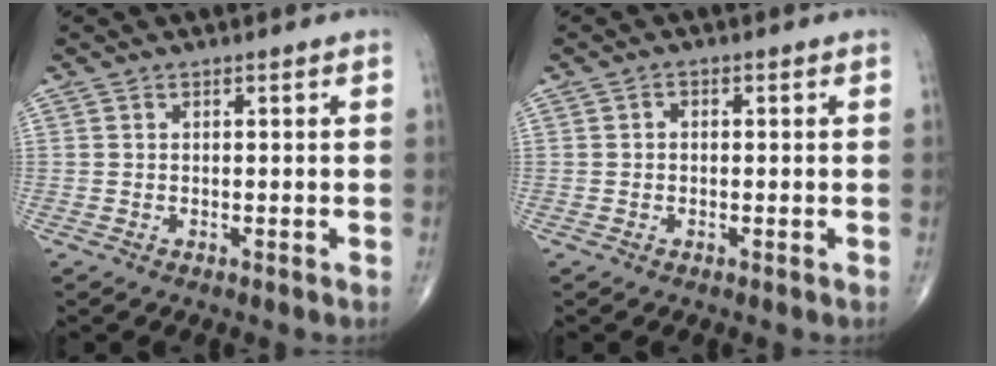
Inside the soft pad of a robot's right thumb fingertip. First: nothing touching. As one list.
[{"total": 0.9, "force": [-0.1, 0.7, 0.5], "torque": [-0.001, 0.004, -0.006]}]